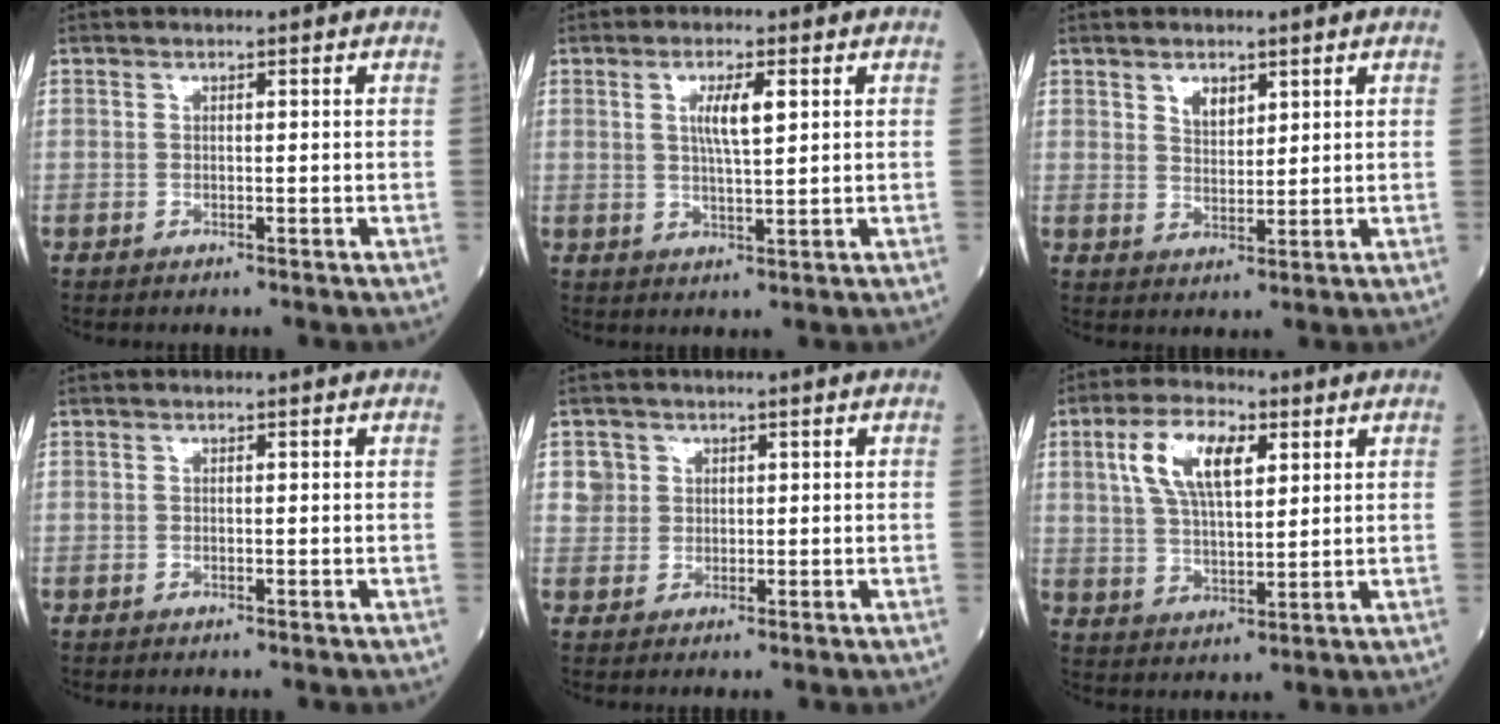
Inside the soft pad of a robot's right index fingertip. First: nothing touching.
{"total": 4.5, "force": [1.4, 0.6, 4.2], "torque": [-0.081, 0.003, 0.026]}
{"total": 3.0, "force": [1.8, 1.7, 1.7], "torque": [-0.031, 0.001, 0.038]}
{"total": 0.0}
{"total": 2.4, "force": [1.0, 2.2, -0.1], "torque": [0.013, 0.006, 0.015]}
{"total": 9.9, "force": [3.7, 4.0, 8.2], "torque": [-0.166, 0.016, 0.070]}